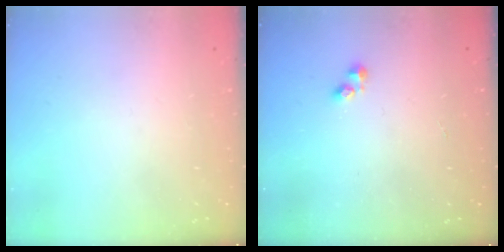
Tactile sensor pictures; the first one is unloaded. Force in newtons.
{"total": 2.3, "press": 2.2, "slide": 0.3}